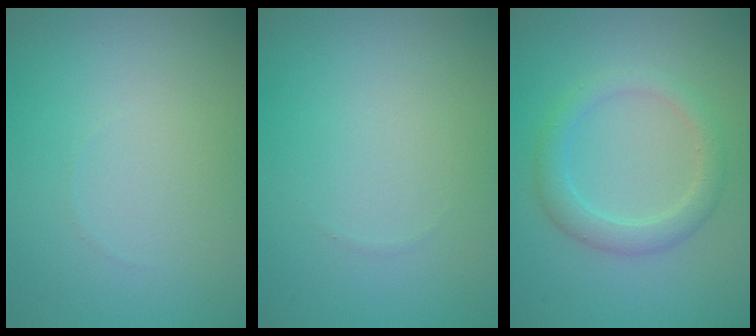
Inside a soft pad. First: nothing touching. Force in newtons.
{"total": 0.0}
{"total": 2.7, "press": 2.7, "slide": 0.2}